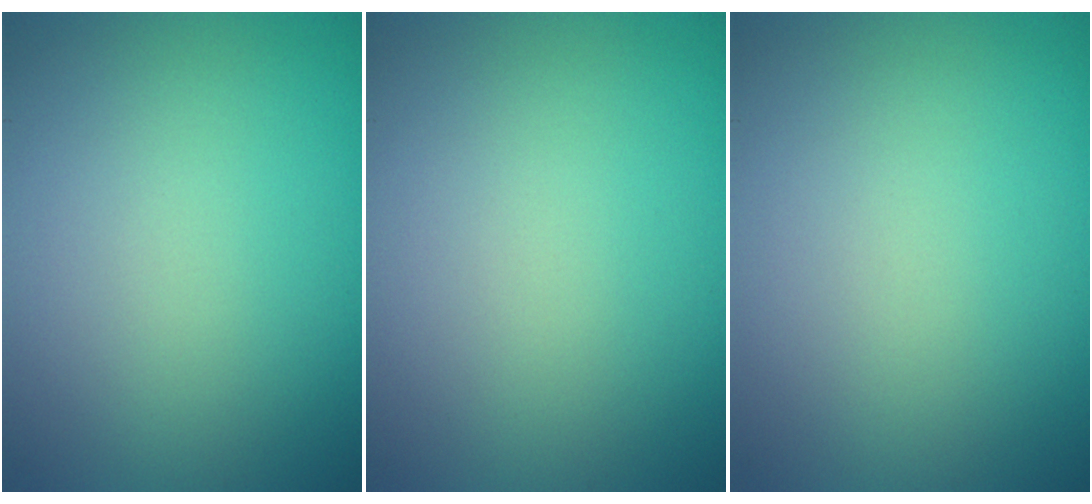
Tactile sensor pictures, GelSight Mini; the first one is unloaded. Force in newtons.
{"total": 0.0}
{"total": 0.0}